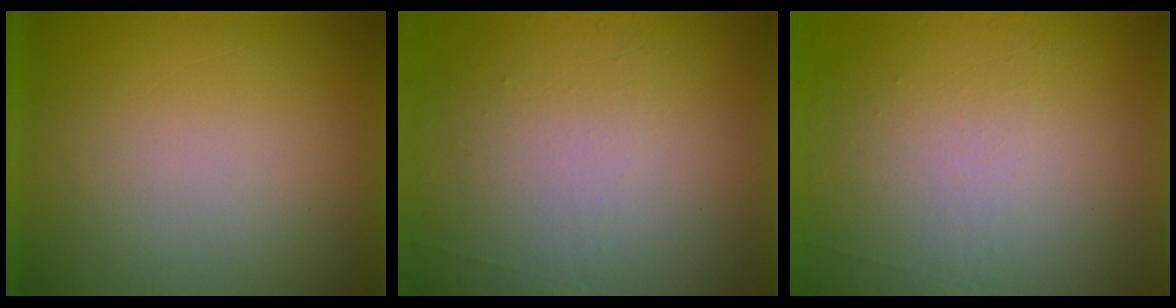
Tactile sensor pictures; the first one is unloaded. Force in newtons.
{"total": 6.8}
{"total": 6.8}